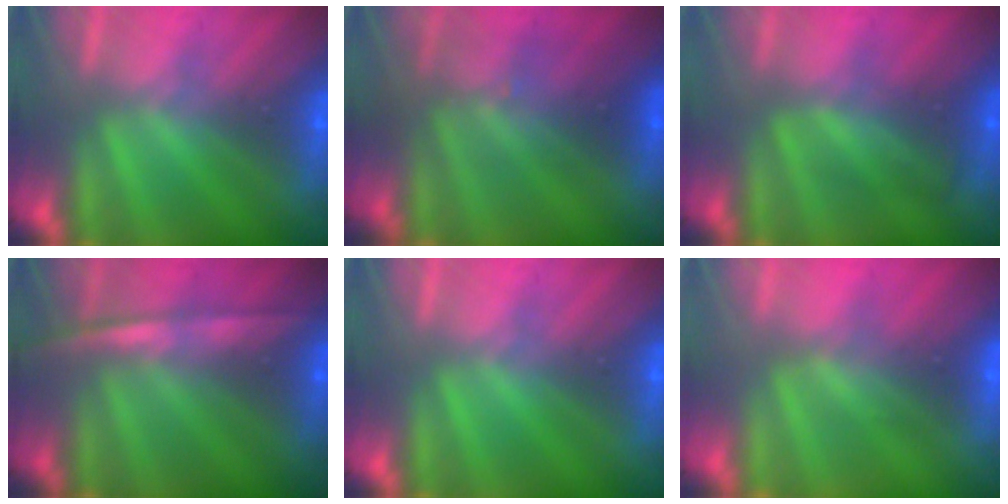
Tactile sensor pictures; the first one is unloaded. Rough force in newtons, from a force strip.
{"total": 2.8}
{"total": 2.4}
{"total": 6.6}
{"total": 0.0}
{"total": 2.8}